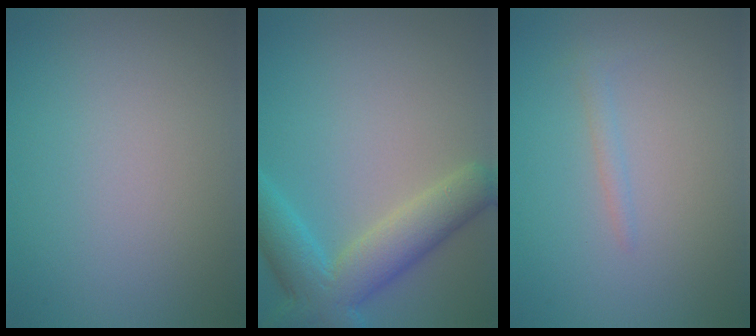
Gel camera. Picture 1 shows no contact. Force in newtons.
{"total": 6.6, "press": 6.6, "slide": 0.4}
{"total": 0.9, "press": 0.9, "slide": 0.1}